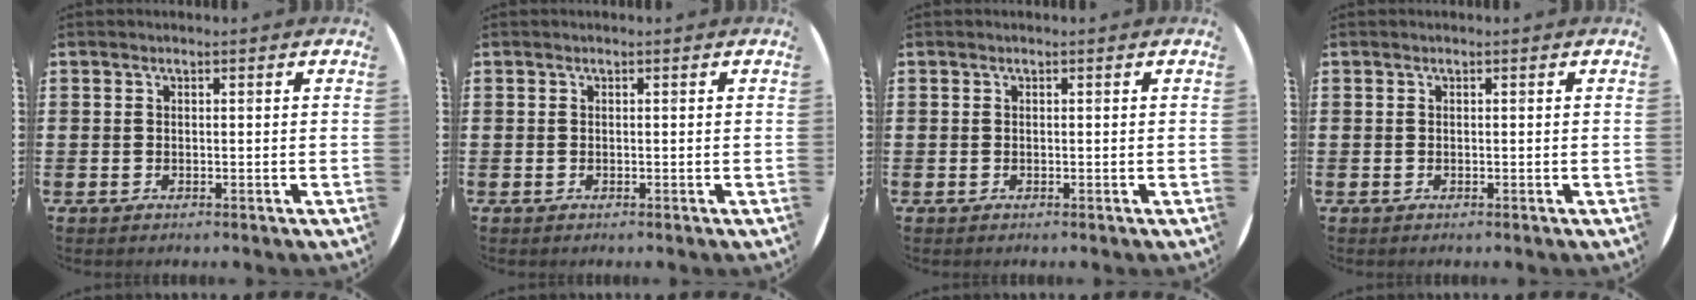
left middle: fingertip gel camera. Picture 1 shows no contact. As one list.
[{"total": 0.0}, {"total": 0.0}, {"total": 0.0}]